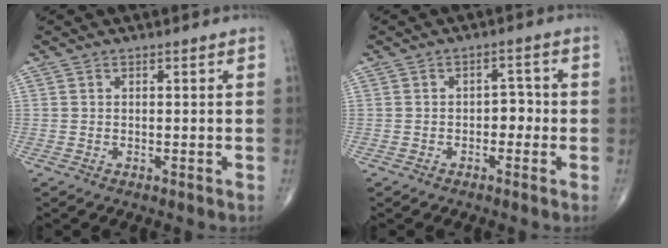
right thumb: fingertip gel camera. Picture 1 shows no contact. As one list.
[{"total": 3.0, "force": [-0.8, 2.1, 1.9], "torque": [-0.002, 0.014, -0.020]}]